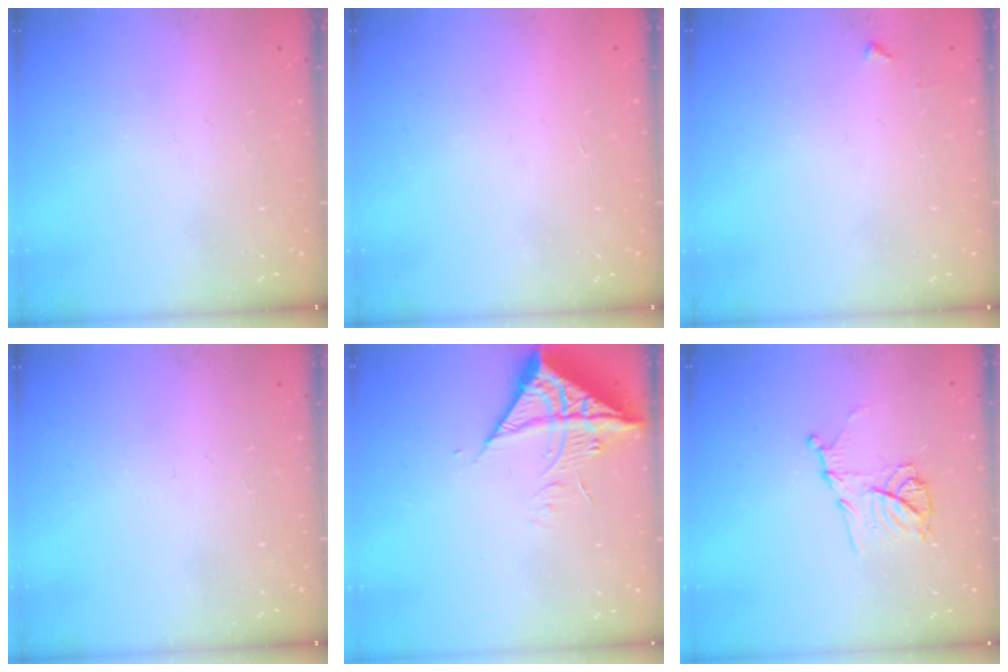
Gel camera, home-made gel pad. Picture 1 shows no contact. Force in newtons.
{"total": 1.7, "press": 1.7, "slide": 0.1}
{"total": 3.2, "press": 3.2, "slide": 0.4}
{"total": 0.0}
{"total": 10.4, "press": 10.3, "slide": 1.4}
{"total": 11.4, "press": 11.4, "slide": 0.3}